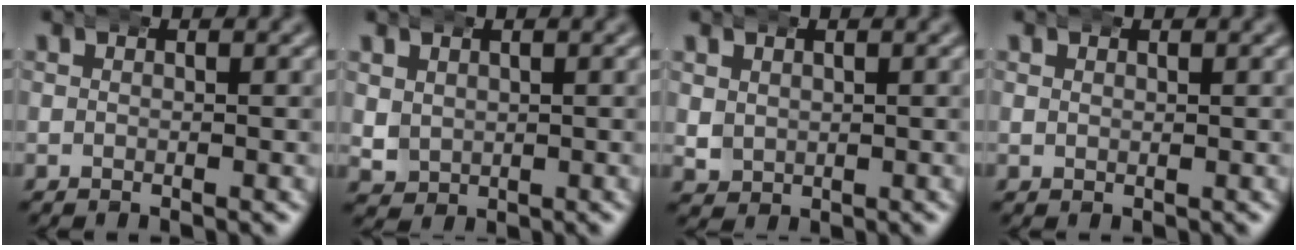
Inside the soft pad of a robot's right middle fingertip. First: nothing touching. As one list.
[{"total": 2.3, "force": [0.9, 1.9, 0.8], "torque": [-0.037, -0.013, 0.027]}, {"total": 1.7, "force": [0.8, 1.4, 0.5], "torque": [-0.029, -0.011, 0.024]}, {"total": 0.6, "force": [0.5, 0.2, 0.0], "torque": [-0.004, -0.005, 0.013]}]